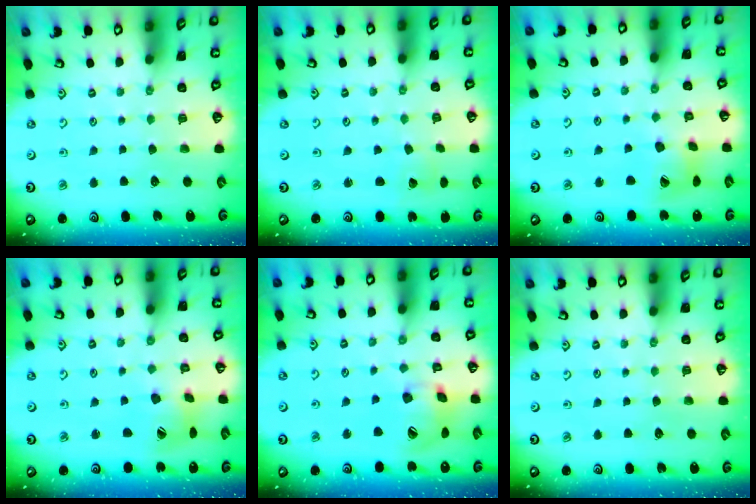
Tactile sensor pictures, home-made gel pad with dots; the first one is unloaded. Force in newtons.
{"total": 1.5, "press": 1.5, "slide": 0.2}
{"total": 12.0, "press": 11.9, "slide": 1.4}
{"total": 11.4, "press": 11.3, "slide": 1.0}
{"total": 16.2, "press": 16.0, "slide": 2.4}
{"total": 0.0}